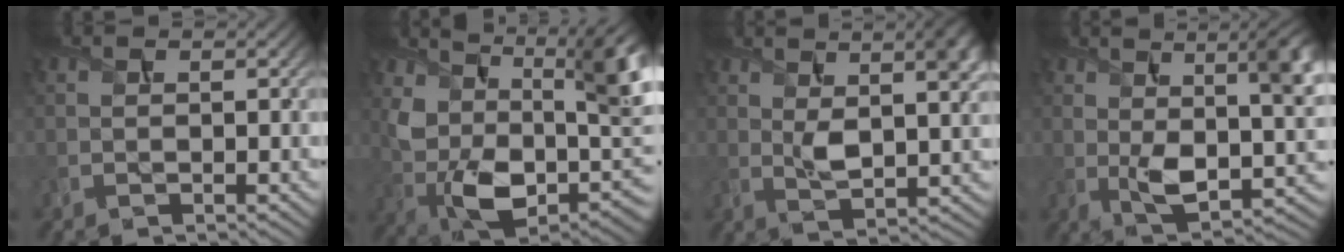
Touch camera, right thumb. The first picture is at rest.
{"total": 16.7, "force": [3.3, 10.4, 12.6], "torque": [-0.221, -0.025, 0.067]}
{"total": 7.7, "force": [2.4, 3.2, 6.6], "torque": [-0.118, 0.000, 0.045]}
{"total": 11.1, "force": [1.6, 5.2, 9.7], "torque": [-0.164, -0.008, 0.028]}